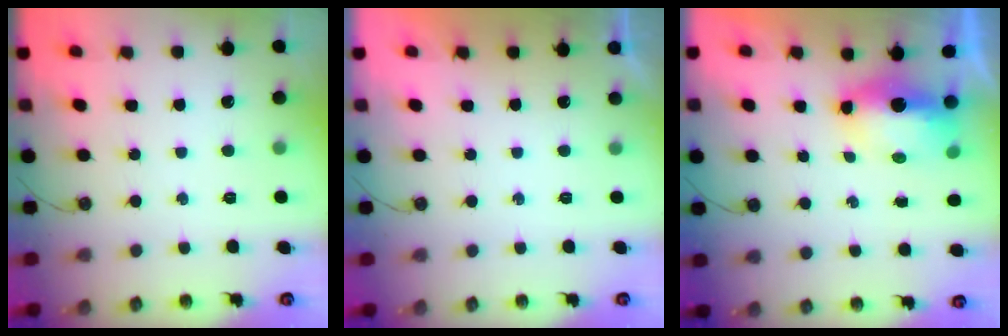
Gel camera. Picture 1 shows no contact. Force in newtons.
{"total": 0.0}
{"total": 7.8, "press": 7.6, "slide": 1.3}